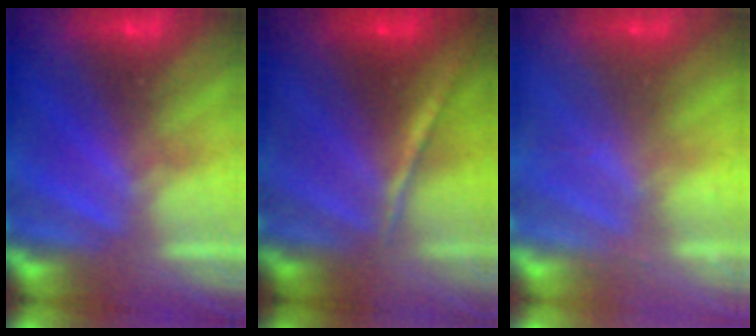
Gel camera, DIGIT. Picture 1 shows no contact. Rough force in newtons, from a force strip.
{"total": 1.4}
{"total": 2.4}